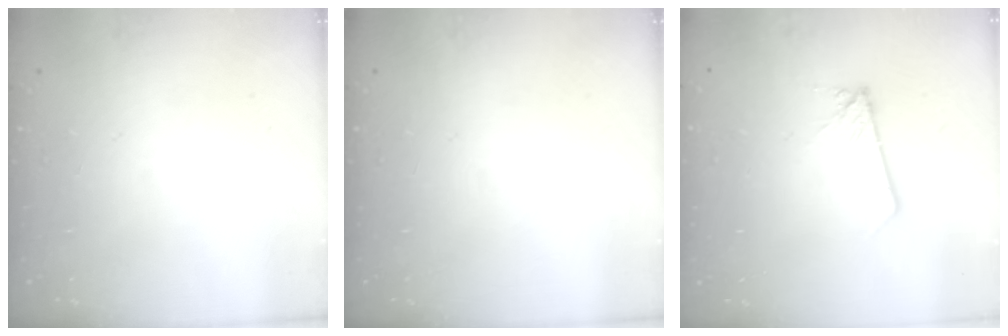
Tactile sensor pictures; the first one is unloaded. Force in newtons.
{"total": 0.0}
{"total": 1.7, "press": 1.7, "slide": 0.2}